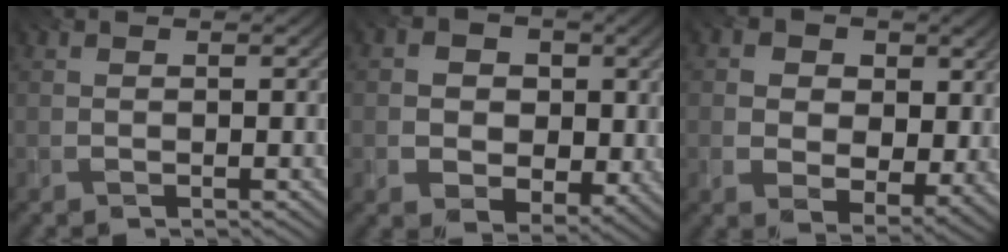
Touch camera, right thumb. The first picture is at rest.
{"total": 8.9, "force": [0.9, 7.4, 4.9], "torque": [-0.113, -0.004, 0.006]}
{"total": 9.6, "force": [2.5, 7.3, 5.7], "torque": [-0.127, -0.009, 0.037]}